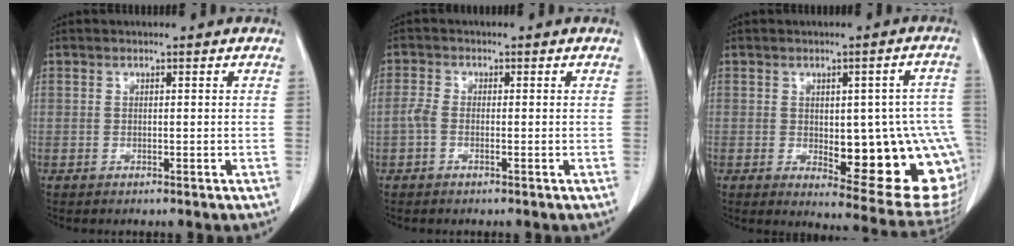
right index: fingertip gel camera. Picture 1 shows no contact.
{"total": 1.9, "force": [-0.6, 0.9, 1.5], "torque": [-0.037, 0.004, -0.015]}
{"total": 18.0, "force": [-2.8, 5.7, 16.8], "torque": [-0.132, 0.015, -0.006]}